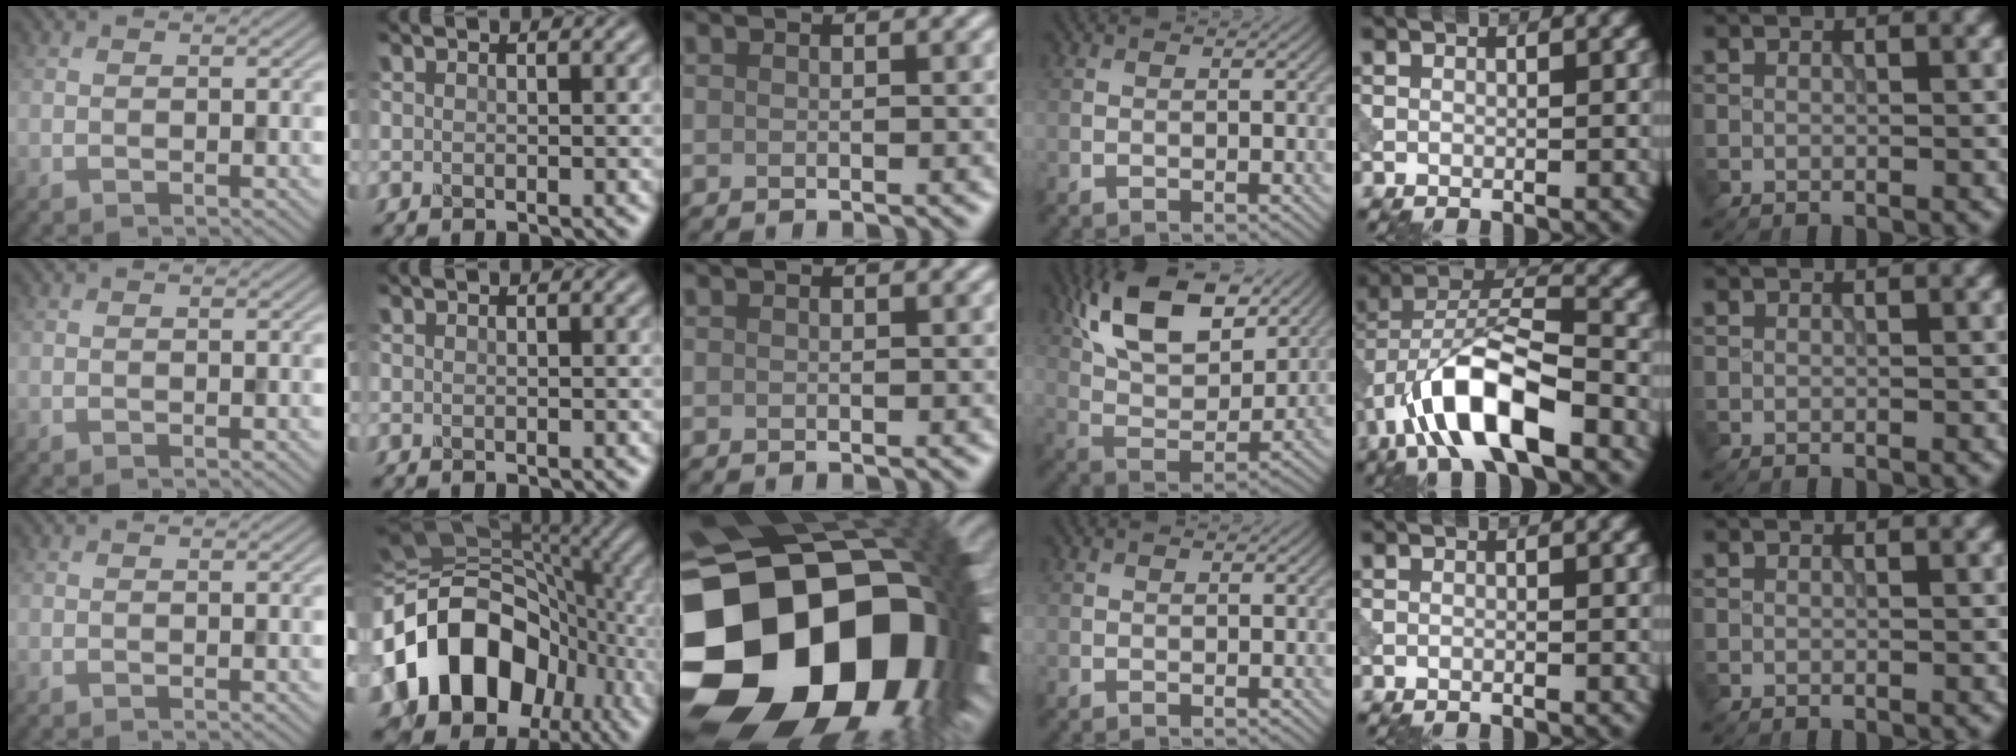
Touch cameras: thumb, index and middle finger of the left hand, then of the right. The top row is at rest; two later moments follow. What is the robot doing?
{"motion": "insert", "object": "peg toy"}